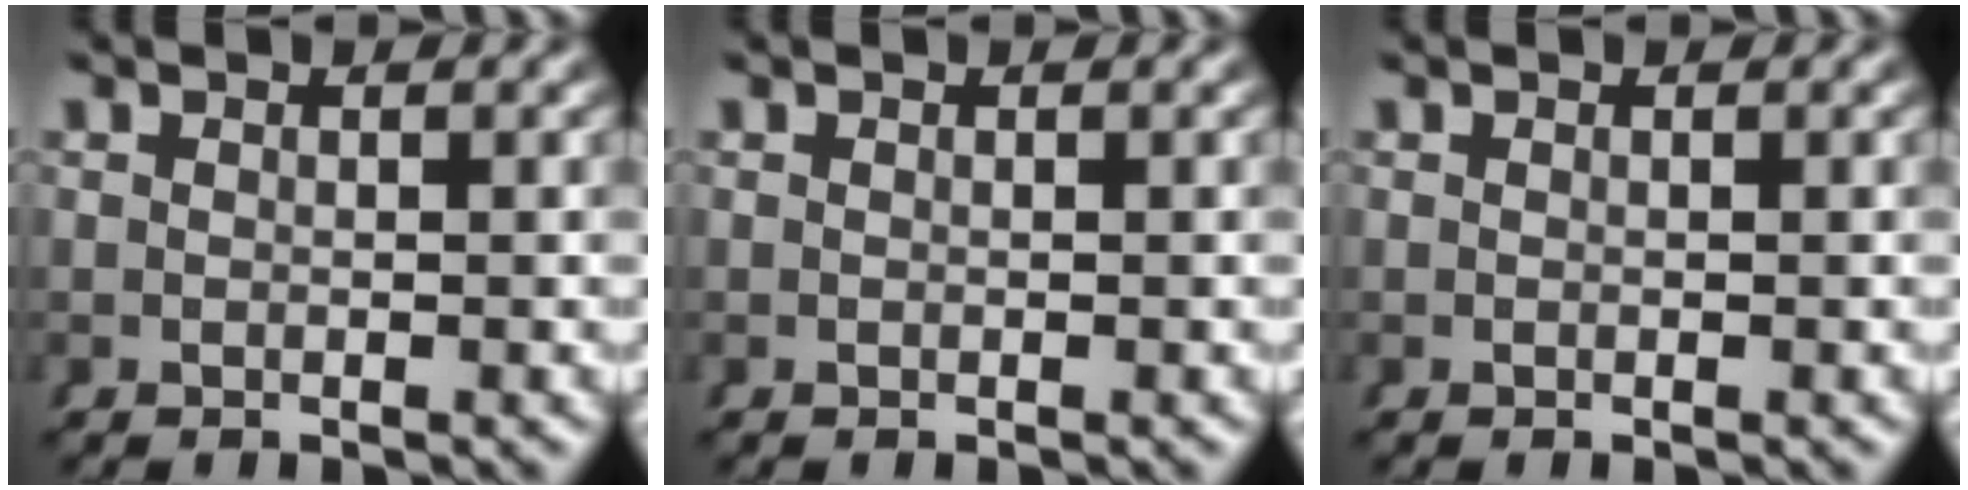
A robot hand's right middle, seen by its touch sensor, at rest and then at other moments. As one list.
[{"total": 0.0}, {"total": 0.0}]